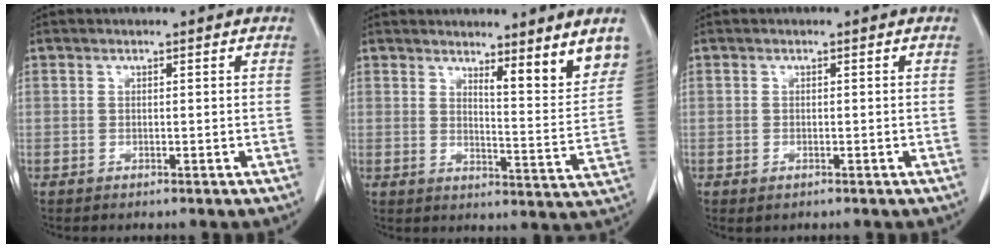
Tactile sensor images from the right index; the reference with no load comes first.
{"total": 7.8, "force": [5.9, 0.2, 5.1], "torque": [-0.060, -0.031, 0.080]}
{"total": 0.8, "force": [-0.5, 0.4, 0.5], "torque": [-0.008, -0.001, -0.003]}